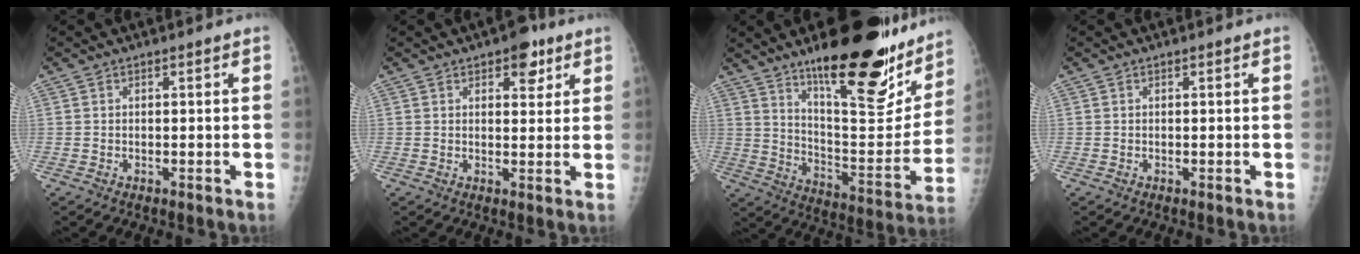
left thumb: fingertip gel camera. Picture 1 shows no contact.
{"total": 5.5, "force": [3.1, 2.9, 3.4], "torque": [-0.021, -0.012, 0.037]}
{"total": 26.7, "force": [17.8, 8.1, 18.1], "torque": [-0.220, -0.099, 0.275]}
{"total": 0.0}